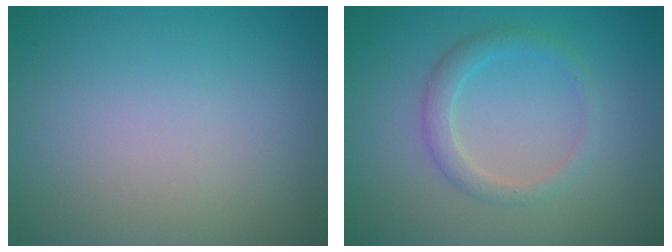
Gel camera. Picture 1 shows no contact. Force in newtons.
{"total": 2.1, "press": 2.1, "slide": 0.1}